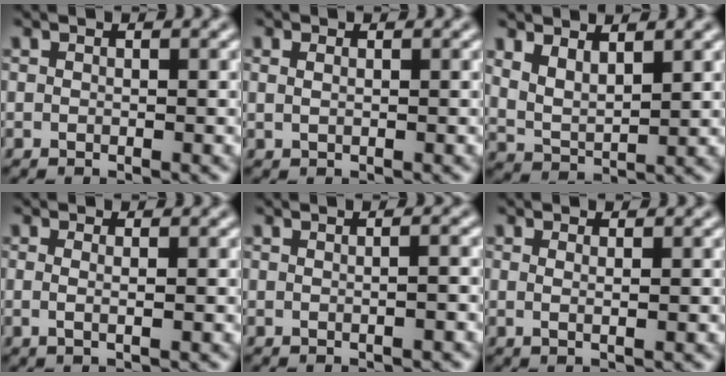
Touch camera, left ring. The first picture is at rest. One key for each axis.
{"total": 0.9, "fx": 0.5, "fy": 0.5, "fz": 0.7, "tx": -0.010, "ty": -0.009, "tz": 0.008}
{"total": 3.3, "fx": 2.0, "fy": 1.6, "fz": 2.2, "tx": -0.050, "ty": -0.008, "tz": 0.045}
{"total": 1.2, "fx": 0.0, "fy": 0.3, "fz": 1.2, "tx": -0.019, "ty": -0.005, "tz": -0.004}
{"total": 1.8, "fx": 0.1, "fy": 0.7, "fz": 1.7, "tx": -0.014, "ty": 0.002, "tz": -0.008}
{"total": 1.0, "fx": 0.2, "fy": 0.3, "fz": 0.9, "tx": -0.014, "ty": -0.004, "tz": 0.001}